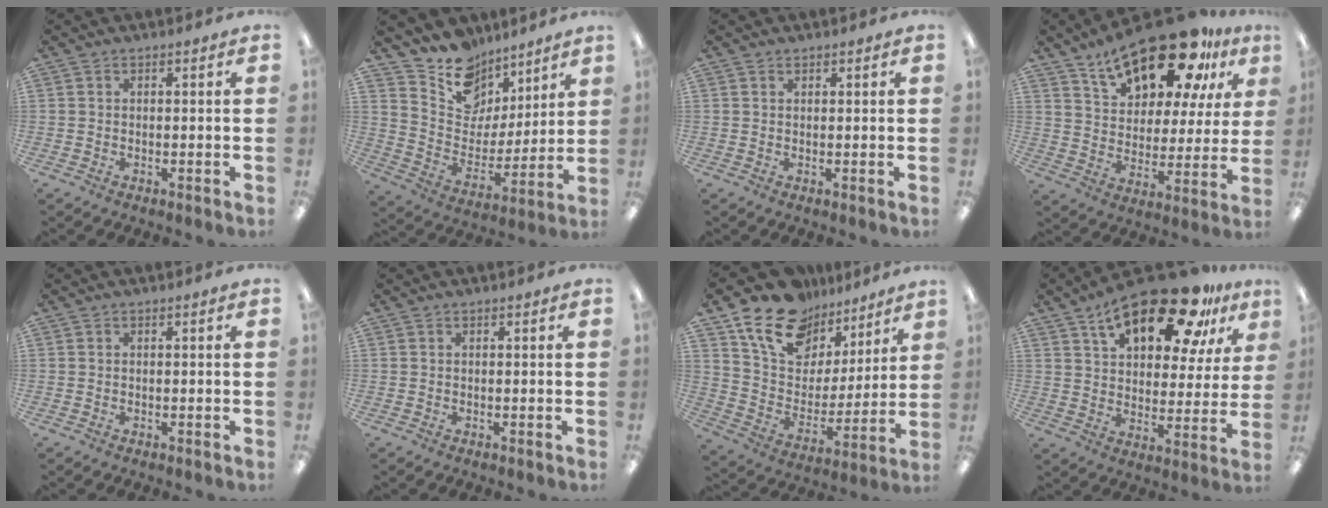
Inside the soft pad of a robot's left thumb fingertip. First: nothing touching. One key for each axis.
{"total": 13.1, "fx": 10.2, "fy": 8.0, "fz": 2.0, "tx": -0.058, "ty": -0.088, "tz": 0.197}
{"total": 0.8, "fx": 0.6, "fy": 0.4, "fz": 0.1, "tx": -0.002, "ty": 0.000, "tz": 0.012}
{"total": 21.0, "fx": 14.8, "fy": 9.1, "fz": 11.7, "tx": -0.193, "ty": -0.082, "tz": 0.253}
{"total": 0.0}
{"total": 0.0}
{"total": 16.5, "fx": 11.9, "fy": 9.9, "fz": 5.7, "tx": -0.122, "ty": -0.077, "tz": 0.220}
{"total": 21.5, "fx": 13.4, "fy": 9.2, "fz": 14.0, "tx": -0.213, "ty": -0.067, "tz": 0.222}